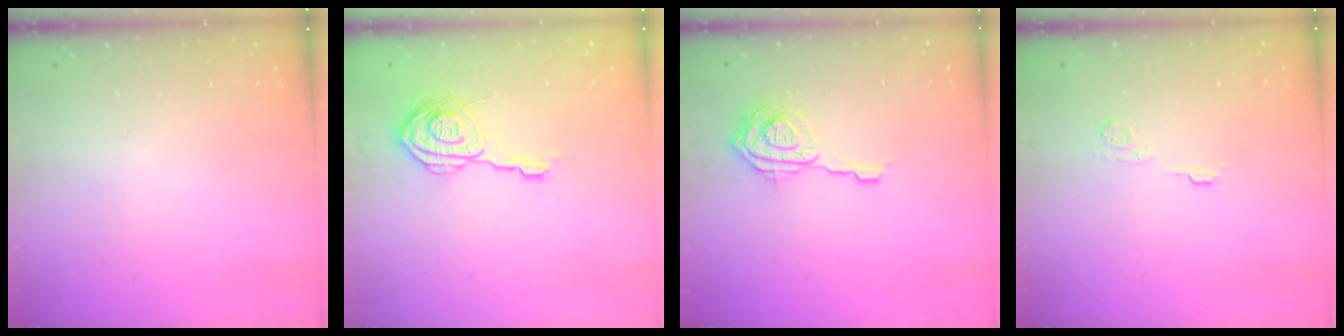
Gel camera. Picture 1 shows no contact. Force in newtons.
{"total": 14.0, "press": 14.0, "slide": 0.6}
{"total": 11.2, "press": 11.1, "slide": 0.9}
{"total": 4.3, "press": 4.3, "slide": 0.6}